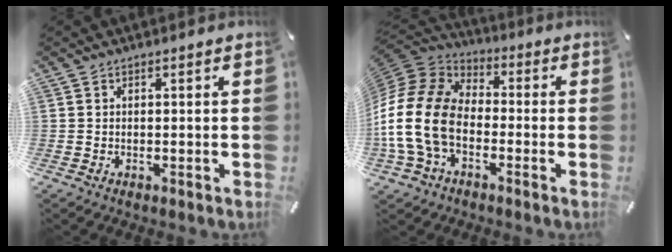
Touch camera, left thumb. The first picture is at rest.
{"total": 18.3, "force": [-5.8, 13.0, 11.5], "torque": [-0.255, 0.024, -0.107]}